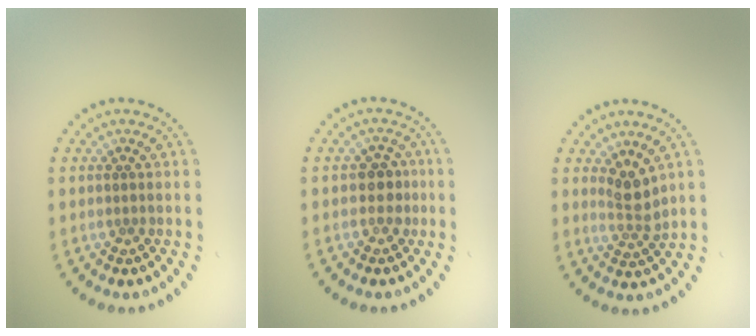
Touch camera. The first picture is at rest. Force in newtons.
{"total": 1.9, "press": 1.8, "slide": 0.7}
{"total": 2.5, "press": 1.9, "slide": 1.5}